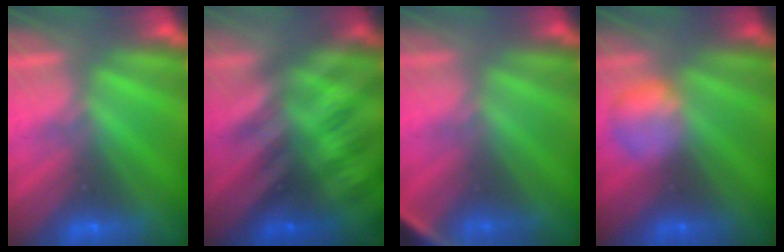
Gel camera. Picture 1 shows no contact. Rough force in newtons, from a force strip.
{"total": 2.9}
{"total": 2.8}
{"total": 2.3}